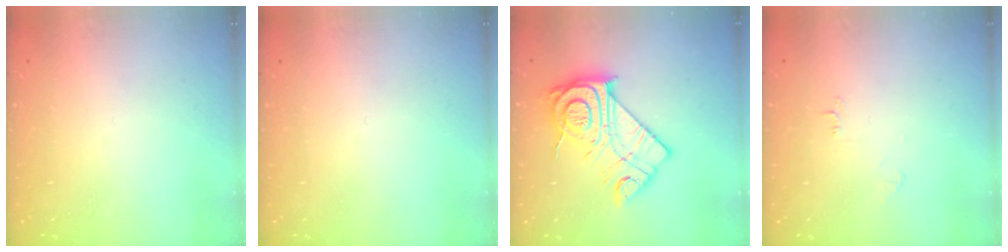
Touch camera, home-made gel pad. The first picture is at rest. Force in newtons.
{"total": 0.0}
{"total": 17.4, "press": 17.4, "slide": 1.3}
{"total": 3.8, "press": 3.8, "slide": 0.5}